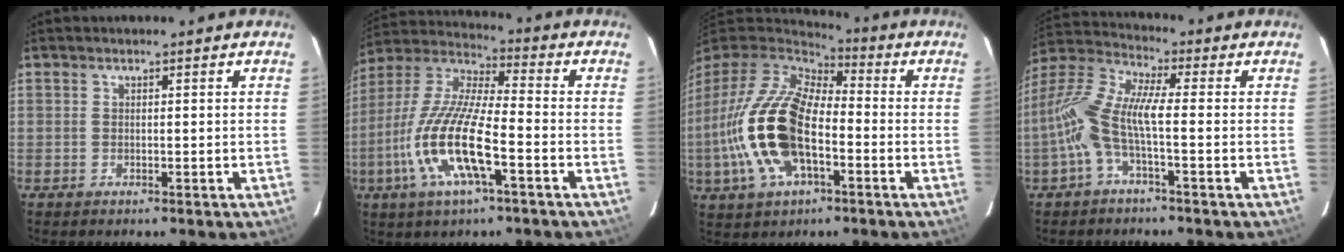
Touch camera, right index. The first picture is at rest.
{"total": 16.5, "force": [-6.1, 3.8, 14.9], "torque": [-0.310, -0.014, -0.124]}
{"total": 21.1, "force": [-4.7, 10.6, 17.6], "torque": [-0.377, -0.013, -0.091]}
{"total": 10.0, "force": [-2.3, 2.0, 9.5], "torque": [-0.203, 0.009, -0.049]}